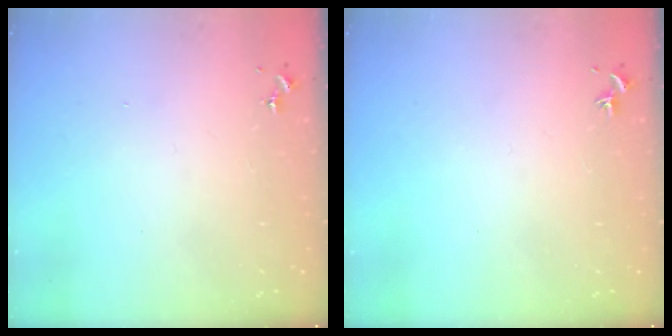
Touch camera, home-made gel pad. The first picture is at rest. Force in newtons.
{"total": 0.0}